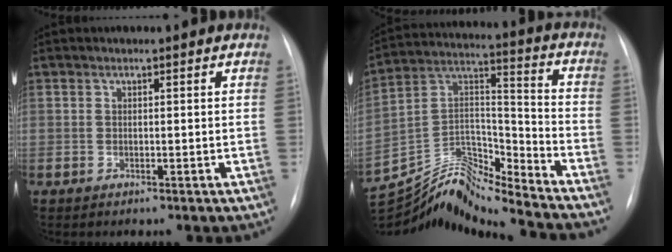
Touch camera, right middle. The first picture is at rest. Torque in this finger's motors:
{"motor_torque": [-0.53, -0.72, -0.27, -0.06]}